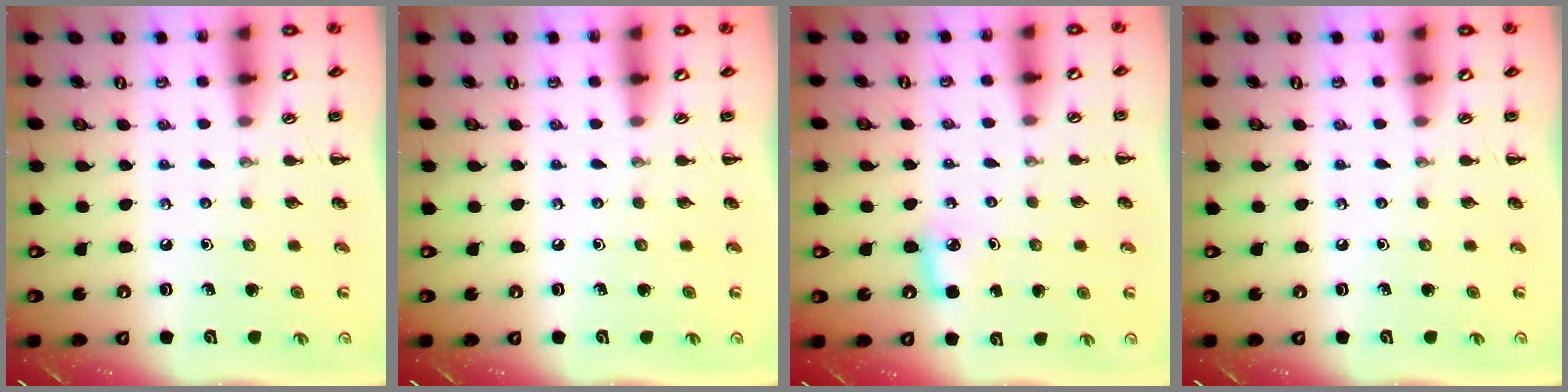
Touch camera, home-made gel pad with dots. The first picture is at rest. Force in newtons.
{"total": 0.0}
{"total": 5.3, "press": 5.1, "slide": 1.6}
{"total": 0.0}